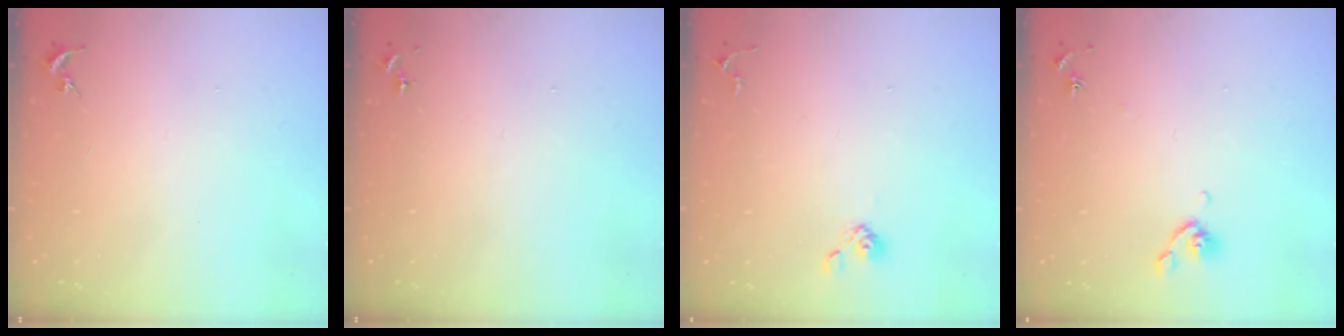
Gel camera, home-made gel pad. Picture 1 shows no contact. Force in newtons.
{"total": 0.0}
{"total": 3.9, "press": 3.6, "slide": 1.5}
{"total": 5.8, "press": 5.6, "slide": 1.7}